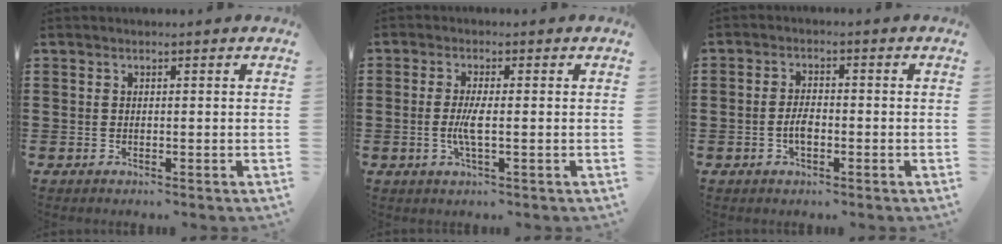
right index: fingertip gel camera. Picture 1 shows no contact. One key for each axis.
{"total": 3.5, "fx": -0.6, "fy": 0.6, "fz": 3.4, "tx": -0.075, "ty": -0.005, "tz": -0.016}
{"total": 3.0, "fx": -0.9, "fy": 1.5, "fz": 2.4, "tx": -0.055, "ty": 0.001, "tz": -0.019}